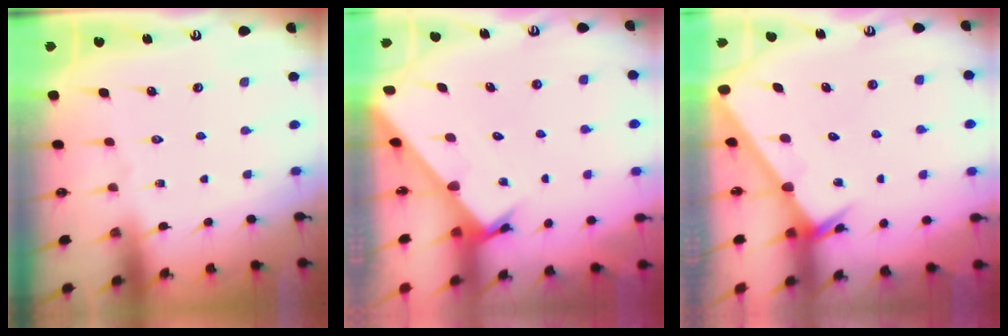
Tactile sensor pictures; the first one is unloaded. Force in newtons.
{"total": 2.3, "press": 2.3, "slide": 0.0}
{"total": 2.7, "press": 2.7, "slide": 0.1}